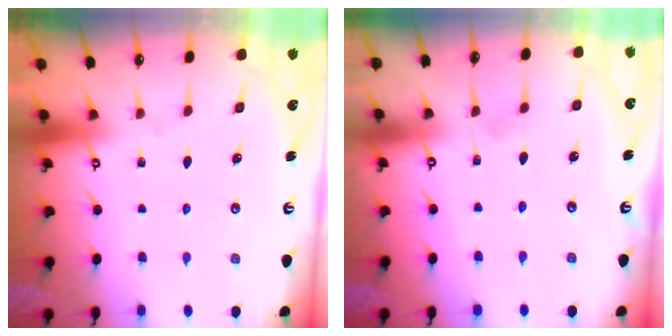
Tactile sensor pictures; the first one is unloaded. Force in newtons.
{"total": 2.5, "press": 2.5, "slide": 0.4}